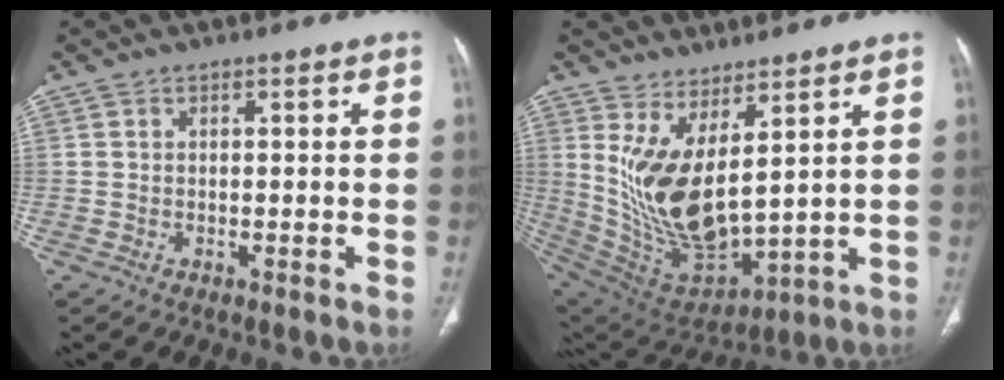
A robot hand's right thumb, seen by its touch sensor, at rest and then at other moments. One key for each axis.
{"total": 15.4, "fx": 5.2, "fy": 6.2, "fz": 13.2, "tx": -0.251, "ty": -0.052, "tz": 0.133}